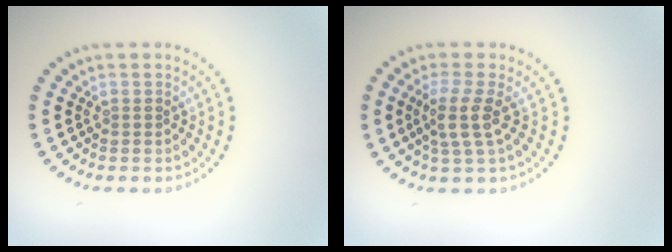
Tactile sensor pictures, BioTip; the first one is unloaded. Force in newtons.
{"total": 2.9, "press": 2.3, "slide": 1.7}